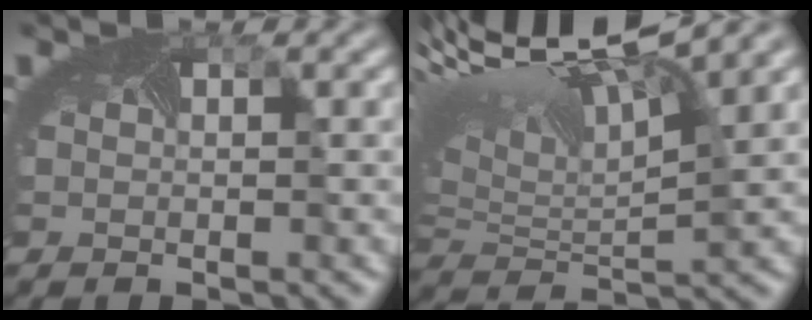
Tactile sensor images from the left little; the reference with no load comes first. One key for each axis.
{"total": 10.6, "fx": 5.0, "fy": 4.2, "fz": 8.4, "tx": -0.183, "ty": 0.007, "tz": 0.096}